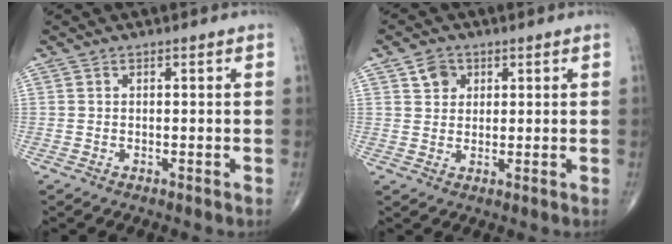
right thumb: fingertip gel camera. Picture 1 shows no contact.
{"total": 3.8, "force": [1.7, 3.1, 1.4], "torque": [-0.007, -0.008, 0.028]}